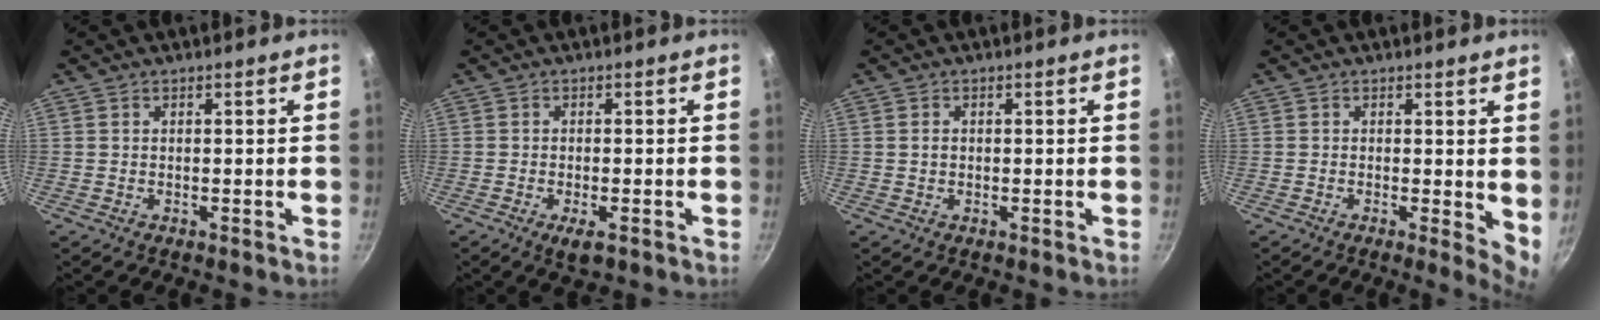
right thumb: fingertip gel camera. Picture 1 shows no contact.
{"total": 3.4, "force": [-1.6, 1.3, 2.7], "torque": [-0.047, 0.000, -0.025]}
{"total": 1.0, "force": [0.0, 0.8, 0.5], "torque": [-0.008, 0.004, 0.002]}
{"total": 4.5, "force": [0.5, 1.6, 4.2], "torque": [-0.051, -0.011, 0.004]}